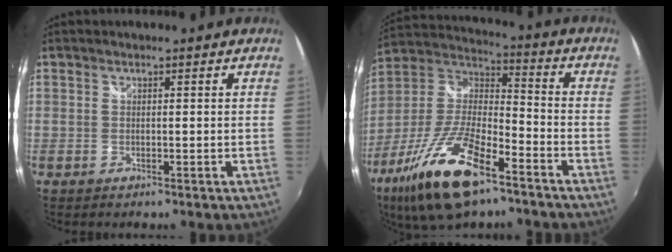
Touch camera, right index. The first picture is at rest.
{"total": 20.7, "force": [-12.1, 7.3, 15.1], "torque": [-0.308, -0.026, -0.229]}